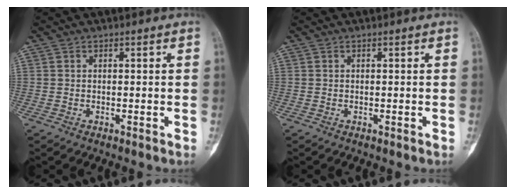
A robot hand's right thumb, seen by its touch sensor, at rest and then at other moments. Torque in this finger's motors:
{"motor_torque": [-0.01, 0.01, 0.00, 0.00, 0.00]}